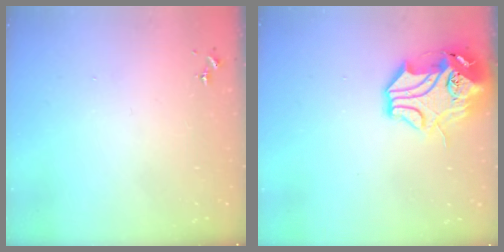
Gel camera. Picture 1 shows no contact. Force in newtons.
{"total": 14.5, "press": 14.3, "slide": 1.9}